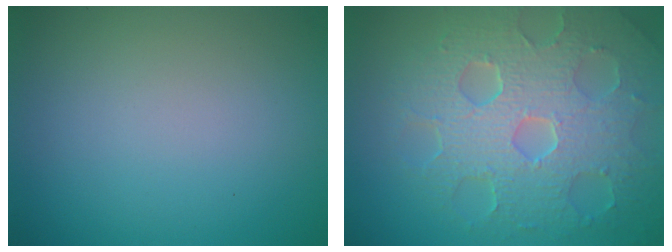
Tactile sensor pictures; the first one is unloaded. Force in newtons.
{"total": 8.8, "press": 6.3, "slide": 6.1}